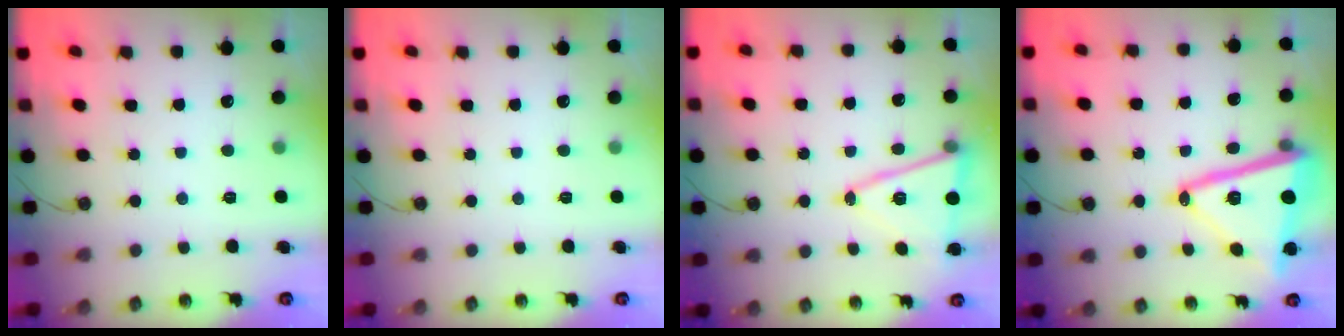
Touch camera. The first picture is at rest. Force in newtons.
{"total": 0.0}
{"total": 13.1, "press": 12.6, "slide": 3.7}
{"total": 20.2, "press": 20.1, "slide": 1.7}